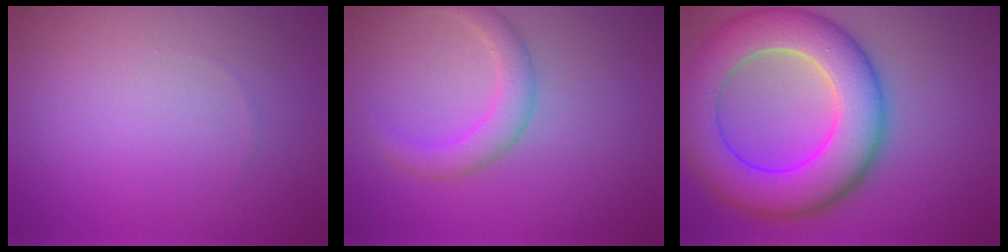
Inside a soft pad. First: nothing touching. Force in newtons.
{"total": 2.8, "press": 2.8, "slide": 0.2}
{"total": 10.6, "press": 10.6, "slide": 0.2}